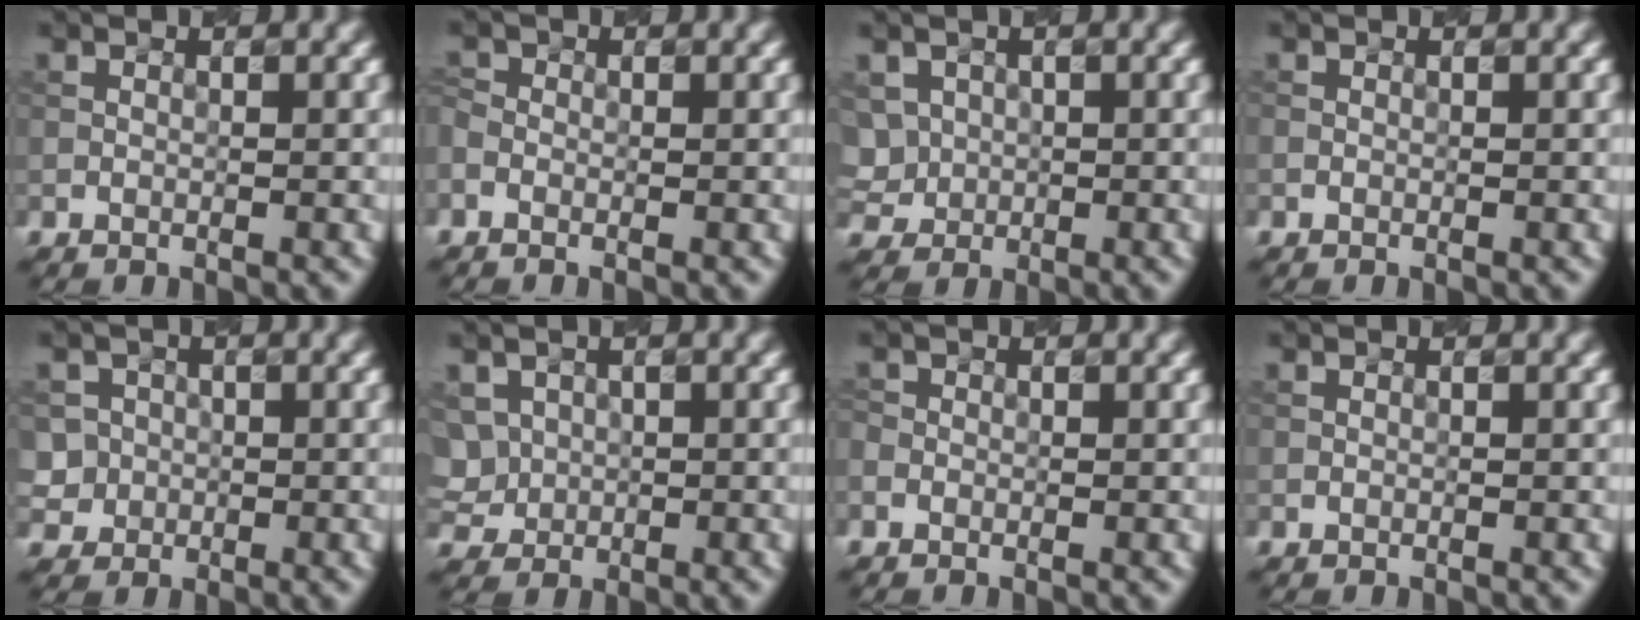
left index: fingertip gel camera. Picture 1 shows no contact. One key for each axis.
{"total": 1.0, "fx": -0.5, "fy": 0.7, "fz": 0.5, "tx": -0.015, "ty": -0.002, "tz": -0.010}
{"total": 3.8, "fx": 0.5, "fy": 3.4, "fz": 1.5, "tx": -0.035, "ty": 0.014, "tz": 0.011}
{"total": 0.0}
{"total": 3.5, "fx": -0.3, "fy": 3.5, "fz": 0.5, "tx": 0.007, "ty": 0.017, "tz": -0.011}
{"total": 4.4, "fx": 0.7, "fy": 3.8, "fz": 1.9, "tx": -0.048, "ty": 0.018, "tz": 0.010}
{"total": 0.6, "fx": -0.3, "fy": 0.5, "fz": 0.2, "tx": -0.002, "ty": 0.000, "tz": -0.006}
{"total": 0.0}